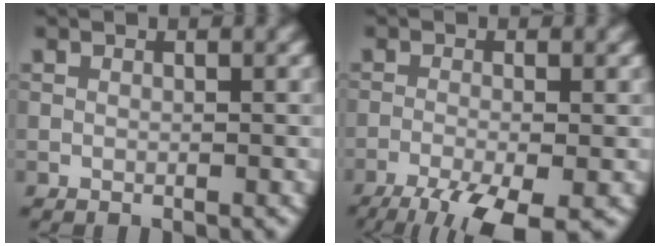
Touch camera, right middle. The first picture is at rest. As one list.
[{"total": 7.5, "force": [-4.9, 1.9, 5.3], "torque": [-0.093, -0.026, -0.090]}]